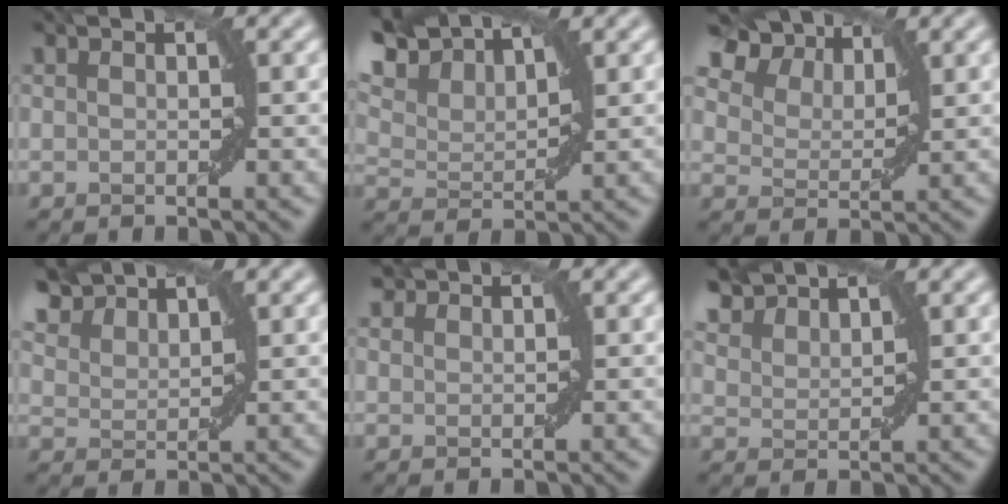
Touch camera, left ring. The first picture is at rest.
{"total": 9.0, "force": [7.6, 2.8, 4.1], "torque": [-0.112, 0.027, 0.115]}
{"total": 7.0, "force": [5.3, 3.4, 3.0], "torque": [-0.074, 0.010, 0.090]}
{"total": 5.5, "force": [5.0, 1.6, 1.6], "torque": [-0.055, 0.003, 0.098]}
{"total": 1.4, "force": [1.3, 0.1, 0.2], "torque": [-0.007, 0.005, 0.027]}
{"total": 4.7, "force": [4.4, 1.1, 1.3], "torque": [-0.043, 0.011, 0.086]}